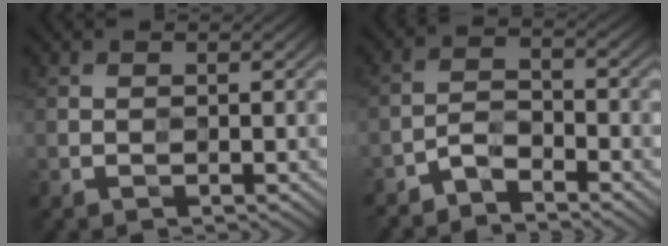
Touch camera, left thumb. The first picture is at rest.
{"total": 3.8, "force": [-3.3, 0.8, 1.7], "torque": [-0.036, 0.000, -0.076]}